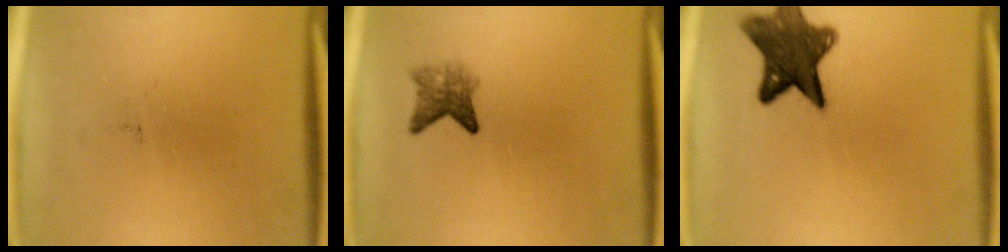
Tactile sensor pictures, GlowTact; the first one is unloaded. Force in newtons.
{"total": 3.0}
{"total": 10.8}